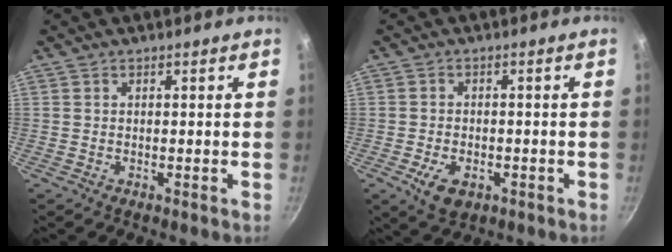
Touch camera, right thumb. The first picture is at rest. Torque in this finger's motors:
{"motor_torque": [-0.22, 0.28, -0.01, 0.01, 0.21]}